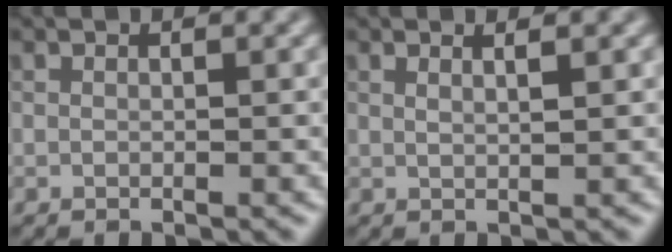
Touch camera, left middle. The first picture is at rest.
{"total": 1.2, "force": [0.6, 0.4, 0.9], "torque": [-0.006, 0.011, 0.001]}